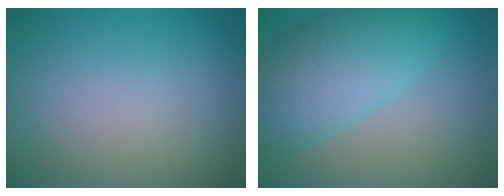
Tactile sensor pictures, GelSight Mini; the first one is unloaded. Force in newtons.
{"total": 7.2, "press": 7.2, "slide": 0.3}